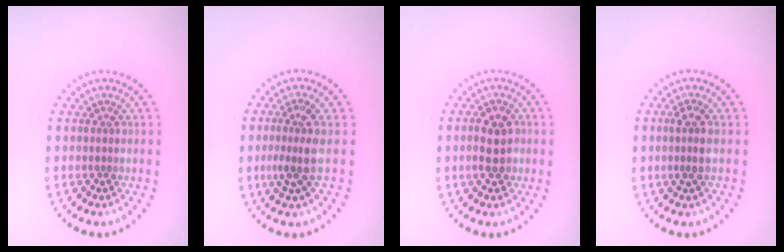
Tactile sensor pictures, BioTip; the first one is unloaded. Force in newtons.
{"total": 2.7, "press": 2.0, "slide": 1.9}
{"total": 3.0, "press": 3.0, "slide": 0.2}
{"total": 1.8, "press": 1.4, "slide": 1.1}